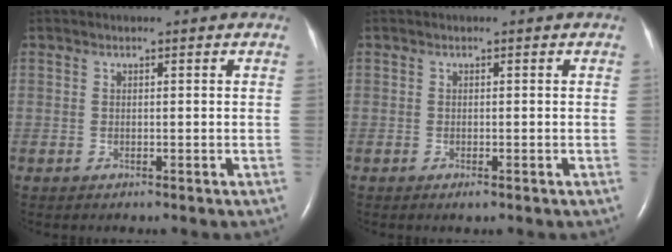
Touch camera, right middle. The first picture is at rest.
{"total": 0.7, "force": [-0.4, 0.1, 0.6], "torque": [-0.012, -0.003, -0.005]}